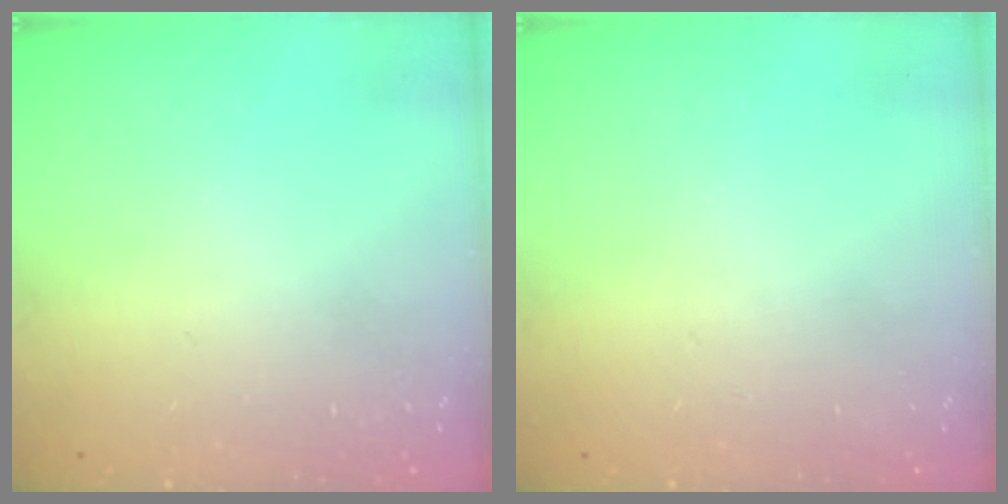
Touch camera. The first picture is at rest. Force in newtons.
{"total": 0.0}